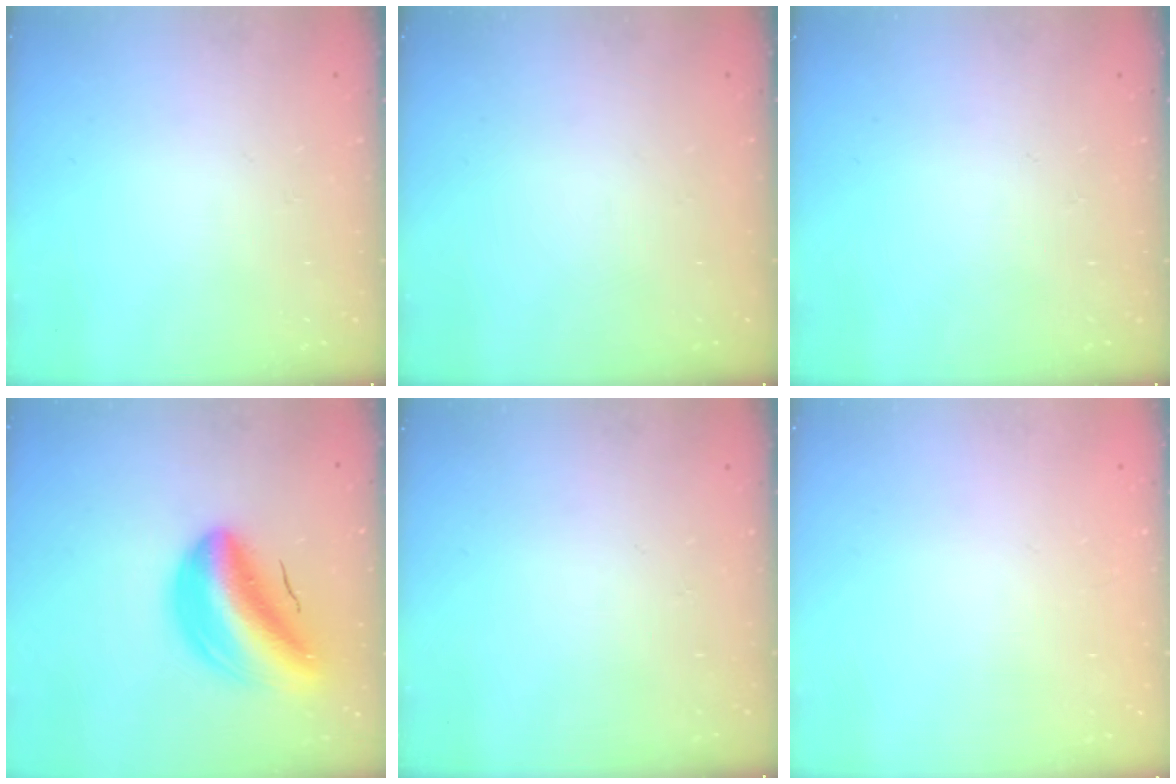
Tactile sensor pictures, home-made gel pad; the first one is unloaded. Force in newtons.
{"total": 0.0}
{"total": 0.0}
{"total": 15.3, "press": 14.6, "slide": 4.4}
{"total": 0.0}
{"total": 2.0, "press": 2.0, "slide": 0.1}